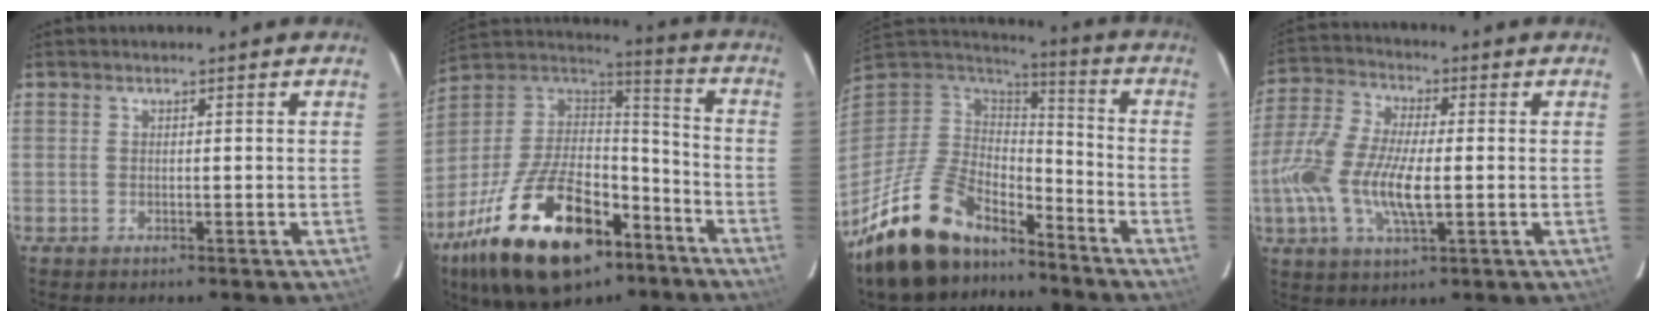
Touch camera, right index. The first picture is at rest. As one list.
[{"total": 29.4, "force": [-16.5, 14.4, 19.6], "torque": [-0.377, -0.001, -0.263]}, {"total": 21.3, "force": [-15.4, 10.4, 10.5], "torque": [-0.233, -0.008, -0.256]}, {"total": 14.0, "force": [-2.2, 5.3, 12.8], "torque": [-0.277, -0.001, -0.048]}]